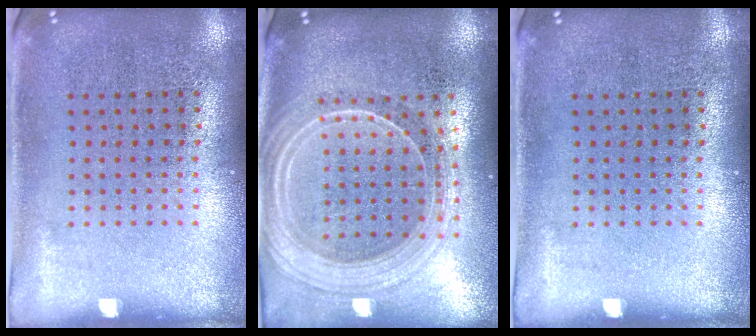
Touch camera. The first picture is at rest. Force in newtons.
{"total": 2.3, "press": 2.1, "slide": 1.0}
{"total": 0.0}